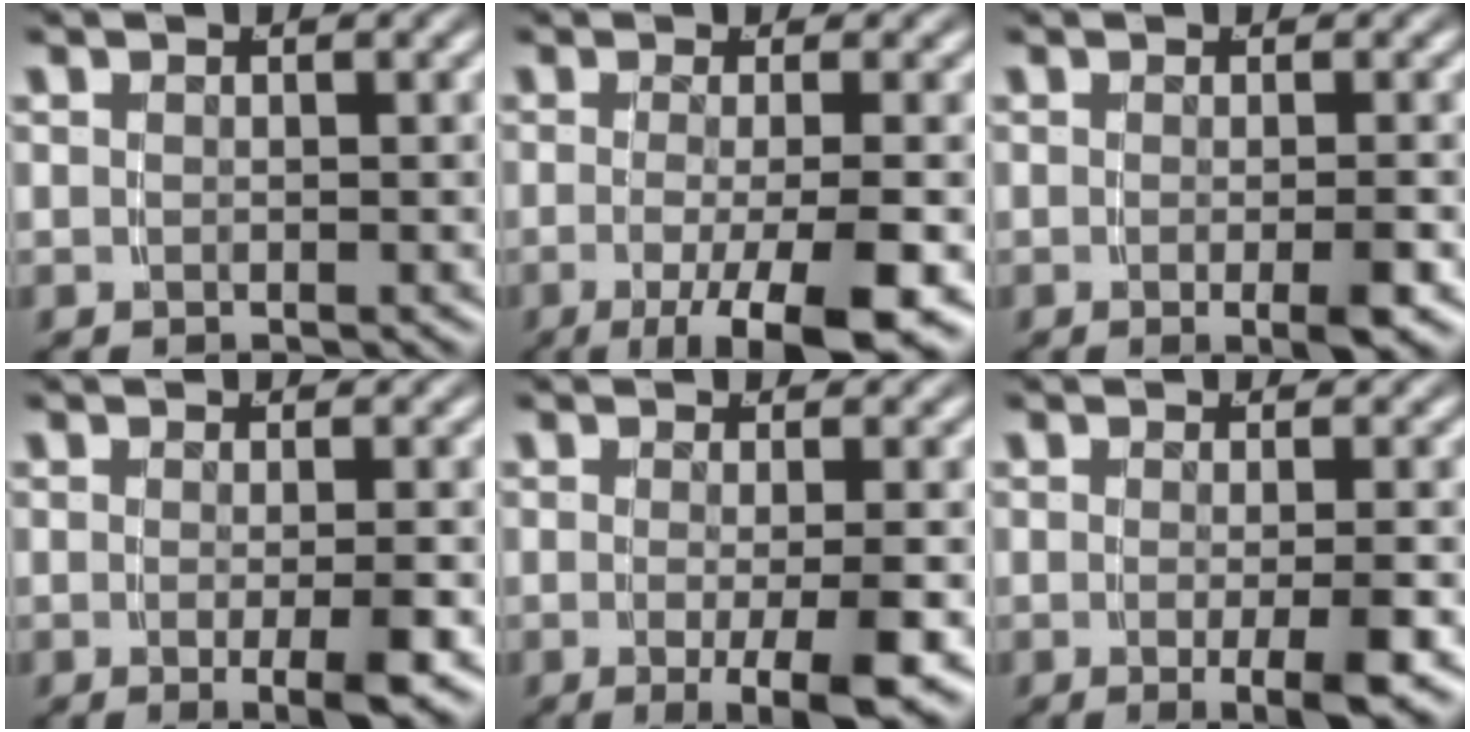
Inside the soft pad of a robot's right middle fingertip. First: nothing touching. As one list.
[{"total": 7.5, "force": [-4.7, 1.8, 5.6], "torque": [-0.095, -0.035, -0.056]}, {"total": 2.9, "force": [-1.5, -0.3, 2.5], "torque": [-0.030, -0.004, -0.023]}, {"total": 4.3, "force": [-2.2, 0.1, 3.6], "torque": [-0.044, -0.010, -0.031]}, {"total": 6.4, "force": [-4.0, 0.8, 4.9], "torque": [-0.071, -0.027, -0.050]}, {"total": 4.9, "force": [-2.8, 0.2, 4.0], "torque": [-0.050, -0.014, -0.037]}]